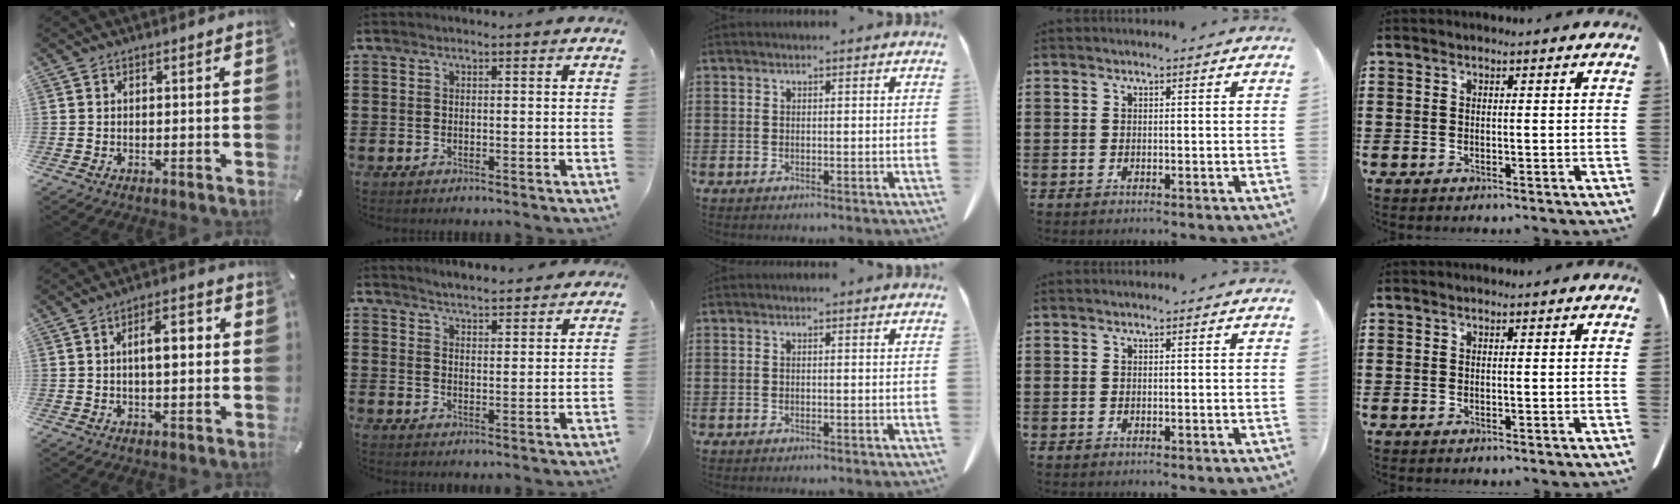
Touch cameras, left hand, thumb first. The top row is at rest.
{"thumb": {"total": 7.0, "force": [0.7, 3.2, 6.1], "torque": [-0.093, 0.007, 0.003]}, "index": {"total": 3.6, "force": [3.5, -0.1, 0.0], "torque": [-0.011, -0.014, 0.064]}}